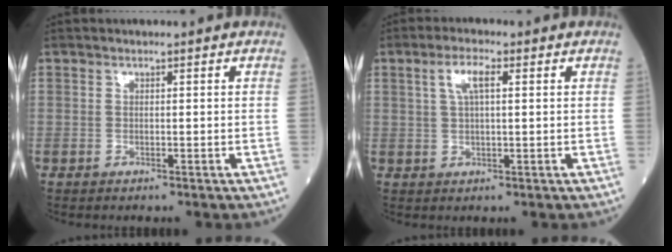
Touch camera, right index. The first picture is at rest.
{"total": 4.0, "force": [1.4, 1.0, 3.7], "torque": [-0.076, 0.011, 0.029]}